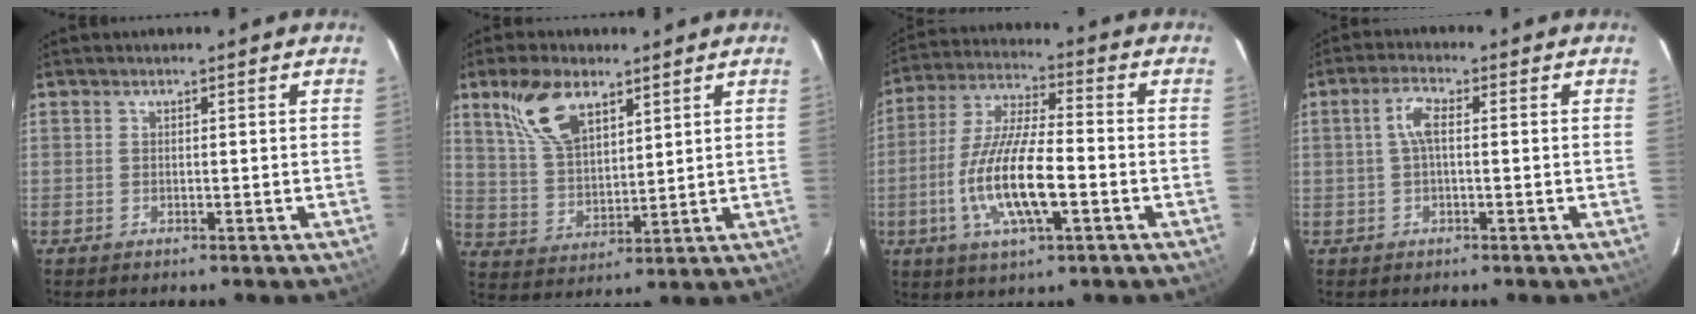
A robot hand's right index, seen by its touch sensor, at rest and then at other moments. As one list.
[{"total": 11.3, "force": [6.6, 5.7, 7.1], "torque": [-0.141, 0.019, 0.139]}, {"total": 14.5, "force": [-4.2, 3.7, 13.4], "torque": [-0.275, -0.006, -0.080]}, {"total": 3.6, "force": [0.2, 1.2, 3.4], "torque": [-0.070, 0.010, 0.005]}]